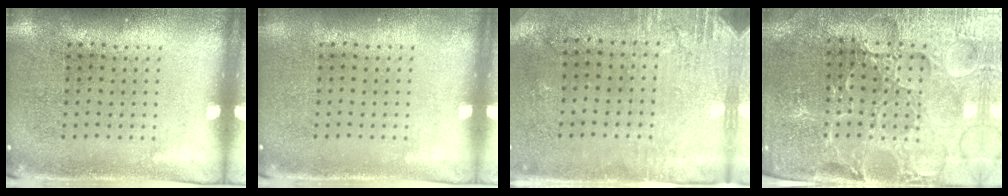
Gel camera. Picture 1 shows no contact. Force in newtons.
{"total": 0.0}
{"total": 2.8, "press": 2.3, "slide": 1.6}
{"total": 3.8, "press": 3.7, "slide": 0.6}